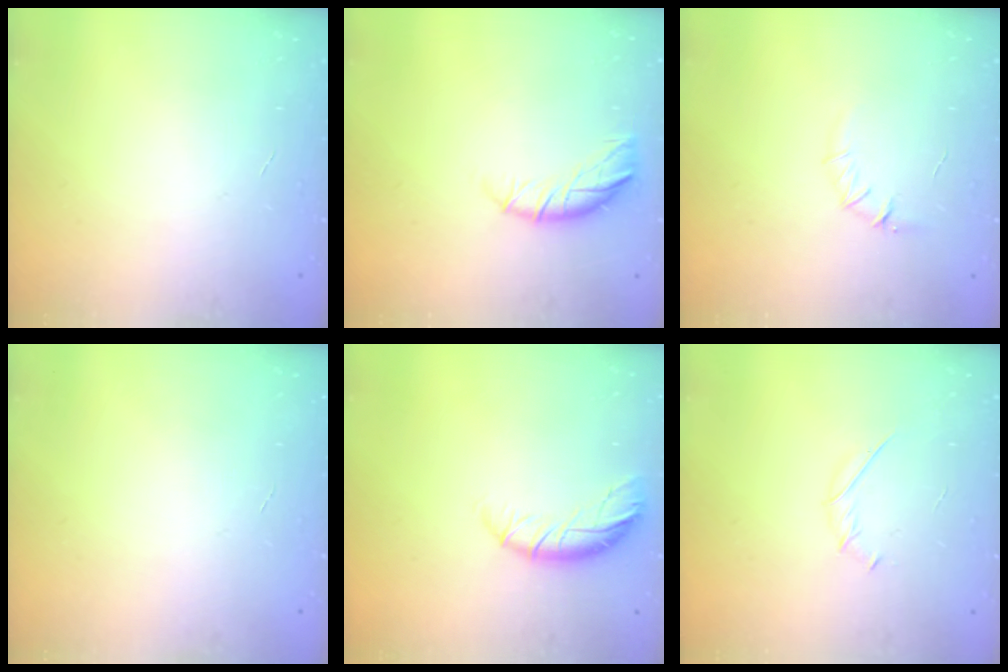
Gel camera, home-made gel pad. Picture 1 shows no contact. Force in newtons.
{"total": 10.3, "press": 10.1, "slide": 2.0}
{"total": 4.7, "press": 4.4, "slide": 1.5}
{"total": 0.0}
{"total": 9.3, "press": 9.2, "slide": 1.7}
{"total": 1.9, "press": 1.8, "slide": 0.6}